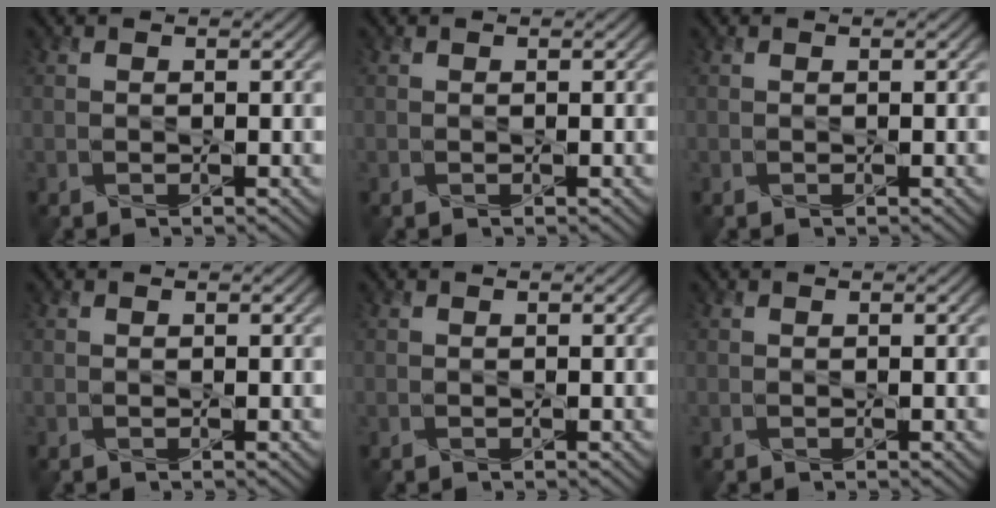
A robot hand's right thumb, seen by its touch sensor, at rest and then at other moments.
{"total": 0.0}
{"total": 0.0}
{"total": 0.0}
{"total": 0.0}
{"total": 0.0}